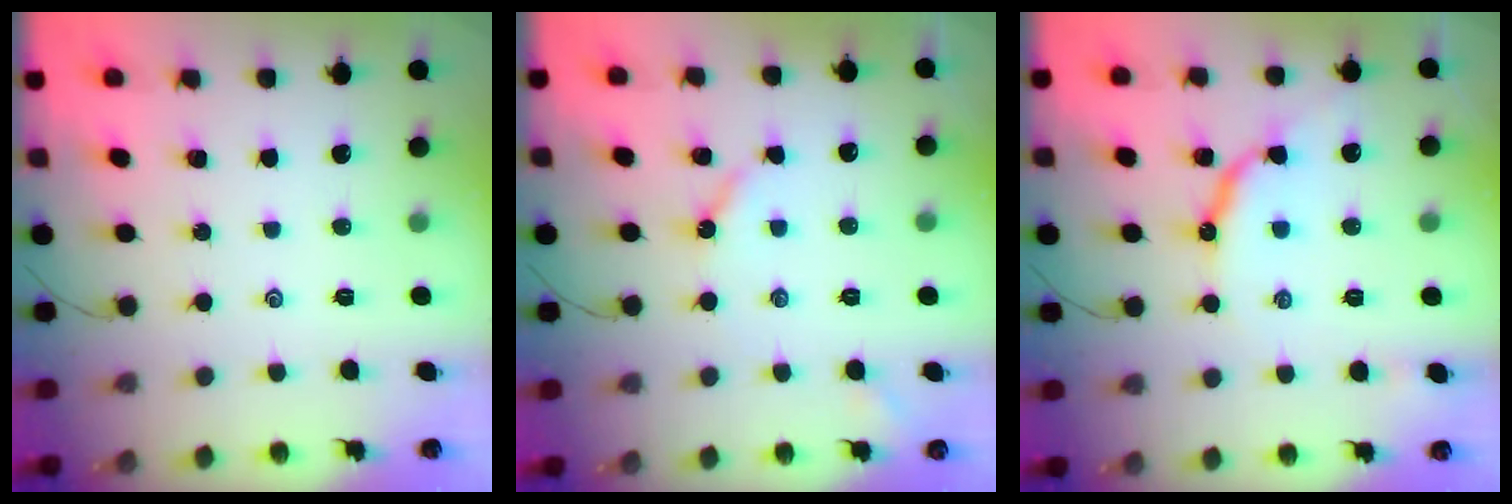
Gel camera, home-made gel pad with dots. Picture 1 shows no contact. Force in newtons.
{"total": 4.2, "press": 4.1, "slide": 0.8}
{"total": 10.0, "press": 10.0, "slide": 0.8}